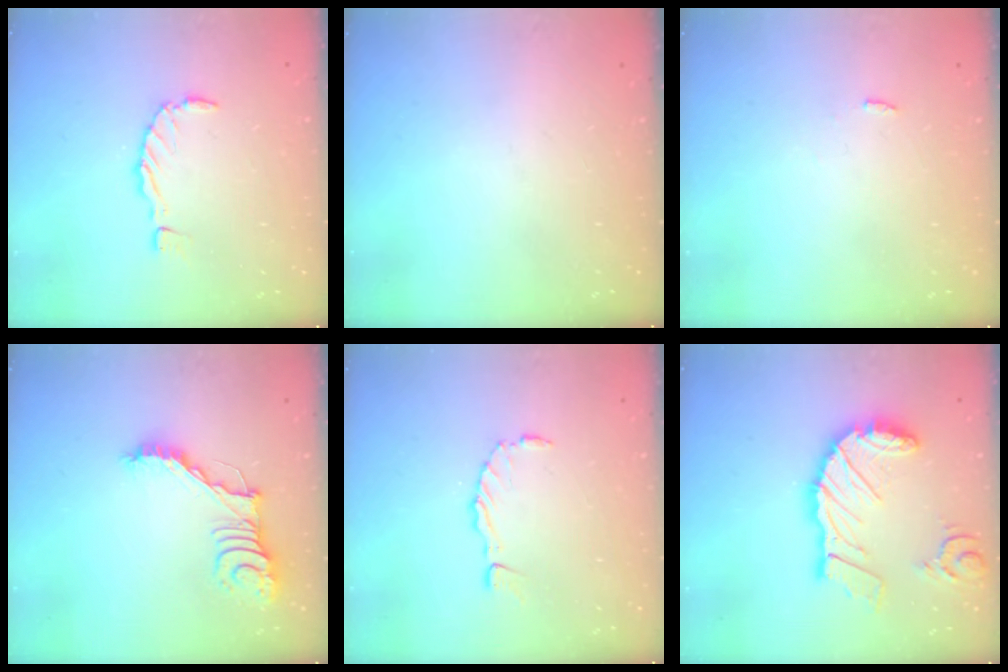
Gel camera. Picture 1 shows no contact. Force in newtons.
{"total": 0.0}
{"total": 1.9, "press": 1.9, "slide": 0.1}
{"total": 13.4, "press": 13.4, "slide": 0.3}
{"total": 1.2, "press": 1.2, "slide": 0.3}
{"total": 18.9, "press": 18.7, "slide": 2.6}